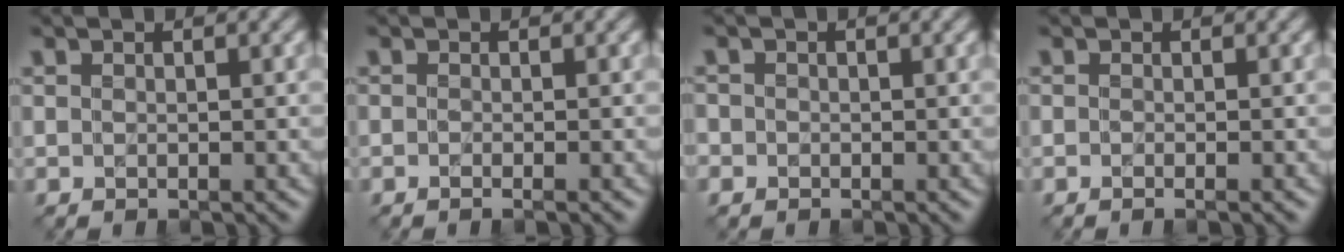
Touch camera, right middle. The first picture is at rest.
{"total": 1.3, "force": [-0.5, 0.4, 1.1], "torque": [-0.007, -0.006, -0.014]}
{"total": 1.2, "force": [-0.3, 1.2, 0.1], "torque": [0.010, -0.001, -0.013]}
{"total": 1.0, "force": [-0.4, 0.3, 0.9], "torque": [-0.007, -0.006, -0.009]}